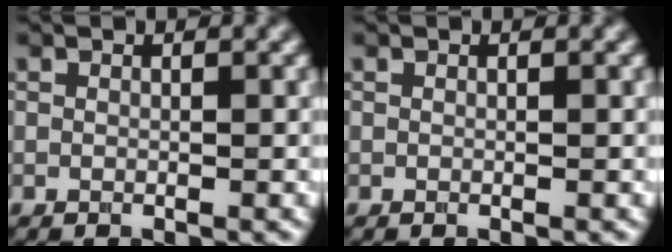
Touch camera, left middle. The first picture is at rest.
{"total": 0.0}